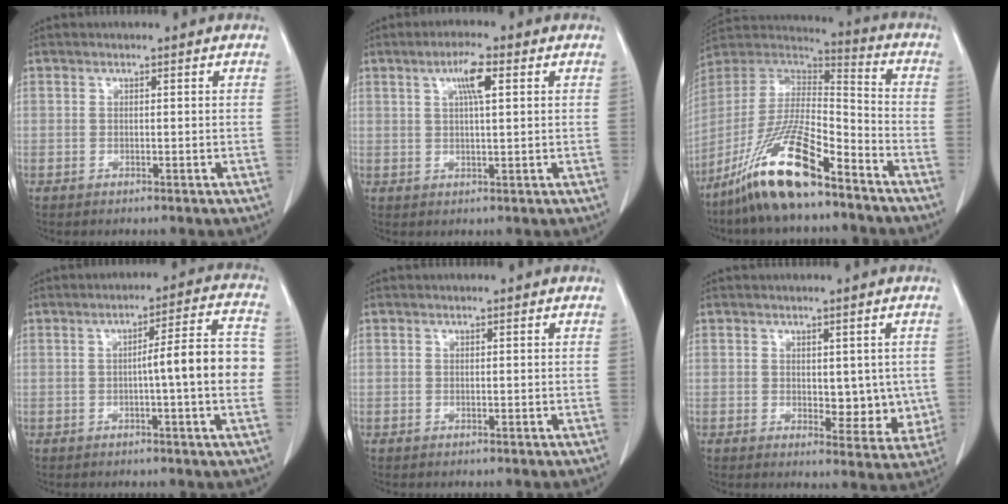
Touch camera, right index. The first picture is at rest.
{"total": 4.6, "force": [1.8, 0.5, 4.2], "torque": [-0.078, 0.004, 0.031]}
{"total": 17.5, "force": [-12.1, 3.0, 12.3], "torque": [-0.256, -0.011, -0.225]}
{"total": 9.6, "force": [-0.8, 0.3, 9.5], "torque": [-0.124, 0.023, -0.016]}
{"total": 0.0}
{"total": 7.8, "force": [0.2, 4.1, 6.6], "torque": [-0.058, -0.012, 0.013]}